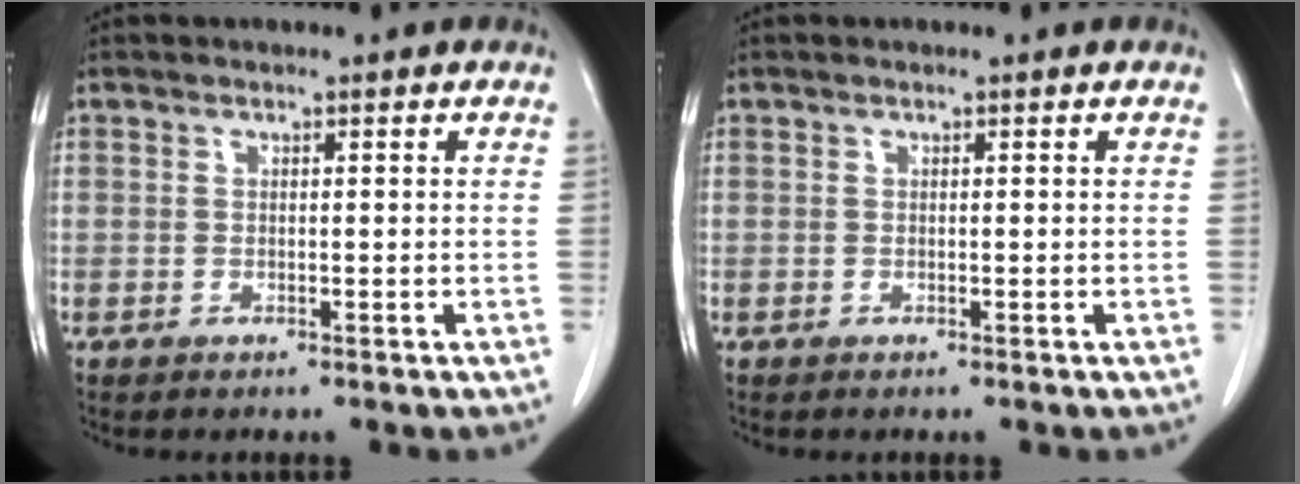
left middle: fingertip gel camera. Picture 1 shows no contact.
{"total": 0.0}